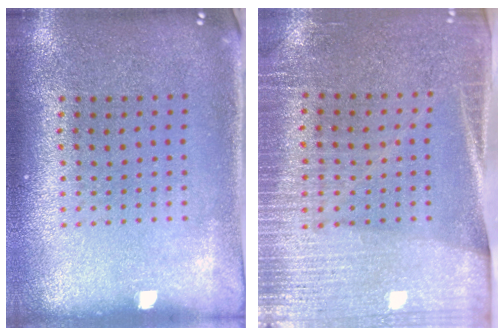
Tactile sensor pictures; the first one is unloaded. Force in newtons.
{"total": 3.0, "press": 2.8, "slide": 1.2}